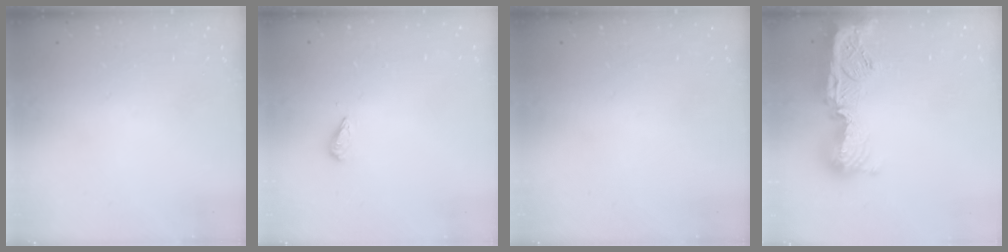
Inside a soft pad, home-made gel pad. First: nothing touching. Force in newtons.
{"total": 2.9, "press": 2.9, "slide": 0.4}
{"total": 0.0}
{"total": 16.6, "press": 16.6, "slide": 1.4}